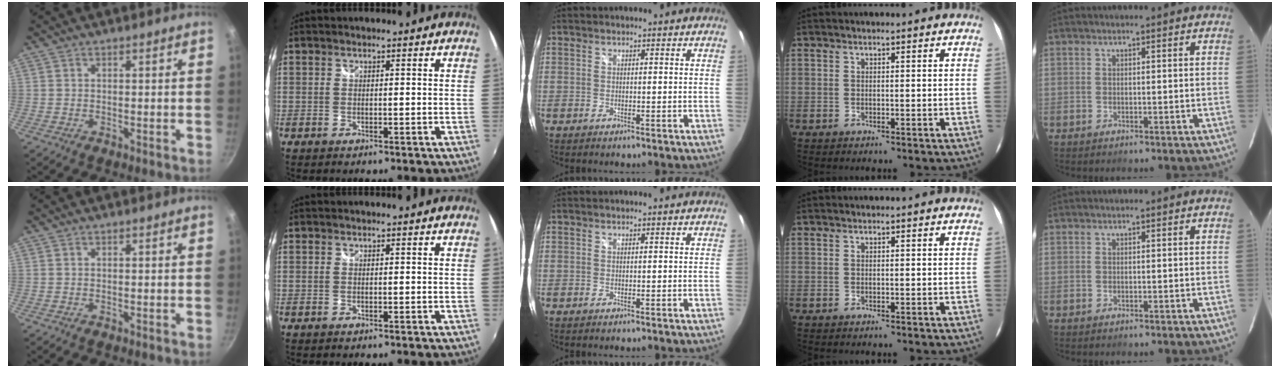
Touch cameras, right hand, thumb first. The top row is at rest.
{}